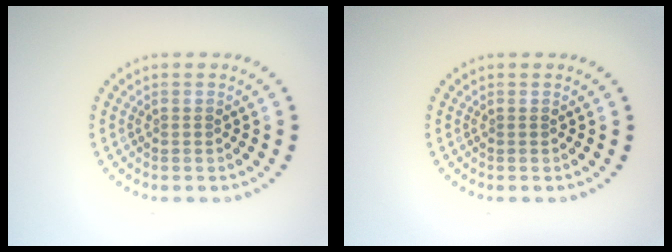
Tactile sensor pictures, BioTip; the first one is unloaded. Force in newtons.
{"total": 0.0}